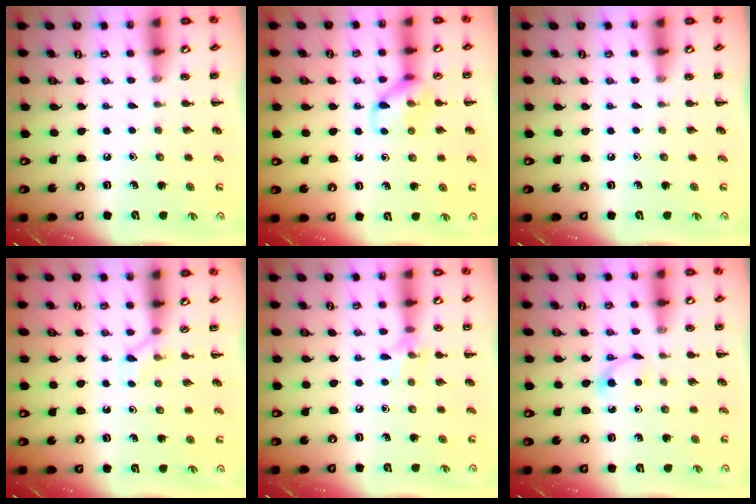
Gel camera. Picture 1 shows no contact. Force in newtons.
{"total": 9.5, "press": 9.5, "slide": 0.2}
{"total": 0.0}
{"total": 2.6, "press": 2.5, "slide": 0.9}
{"total": 7.1, "press": 6.9, "slide": 1.6}
{"total": 3.4, "press": 3.3, "slide": 1.0}